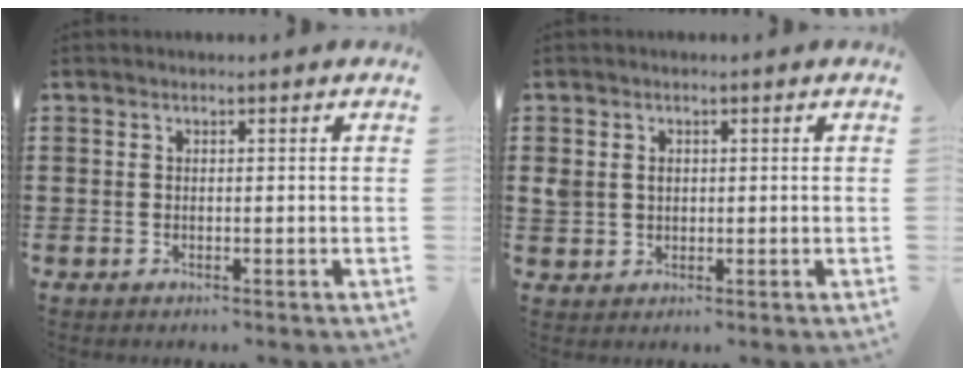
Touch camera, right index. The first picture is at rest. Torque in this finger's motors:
{"motor_torque": [-0.05, 0.22, 0.07, 0.02]}